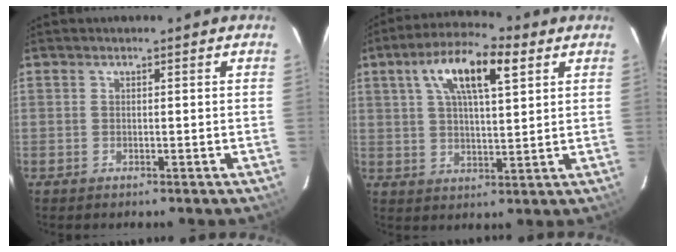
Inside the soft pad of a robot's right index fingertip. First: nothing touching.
{"total": 12.5, "force": [5.7, 4.0, 10.4], "torque": [-0.185, 0.025, 0.096]}